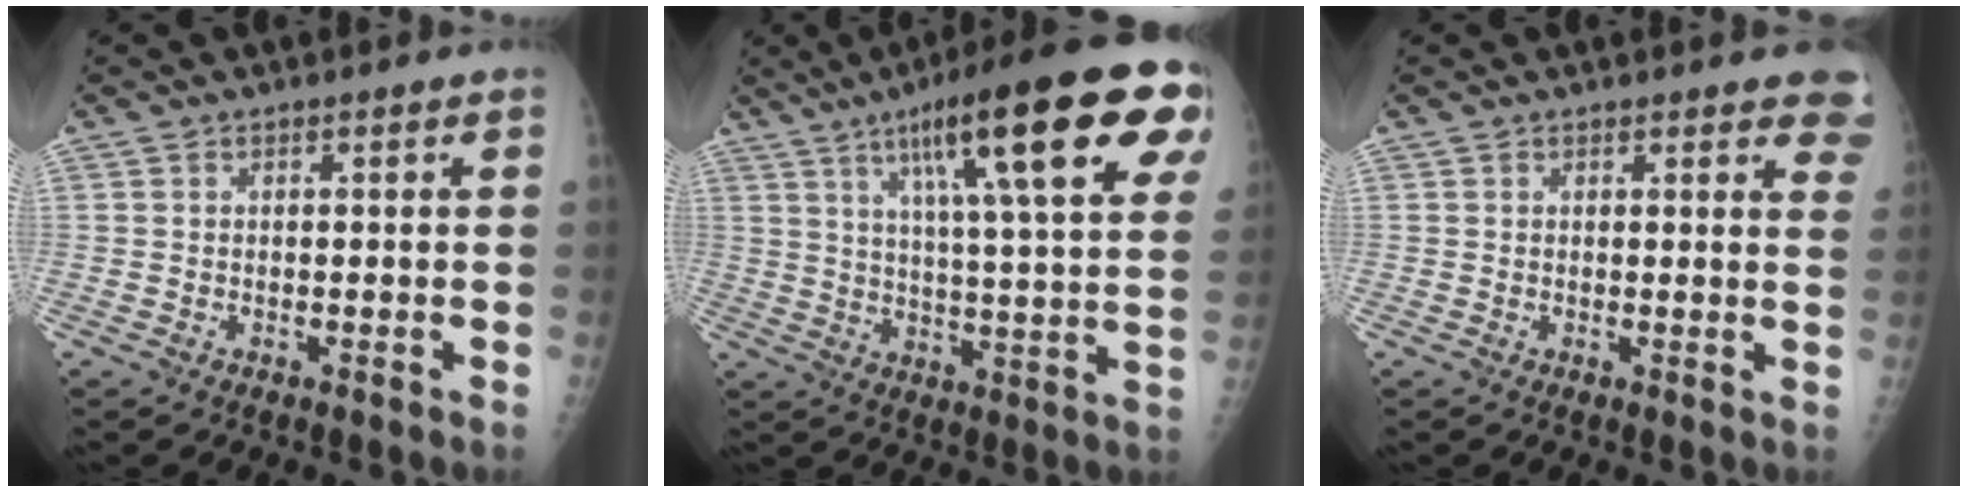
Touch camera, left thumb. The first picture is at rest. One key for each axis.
{"total": 24.7, "fx": 11.4, "fy": 4.7, "fz": 21.3, "tx": -0.305, "ty": -0.004, "tz": 0.166}
{"total": 6.4, "fx": 4.8, "fy": 2.1, "fz": 3.6, "tx": -0.009, "ty": -0.015, "tz": 0.040}